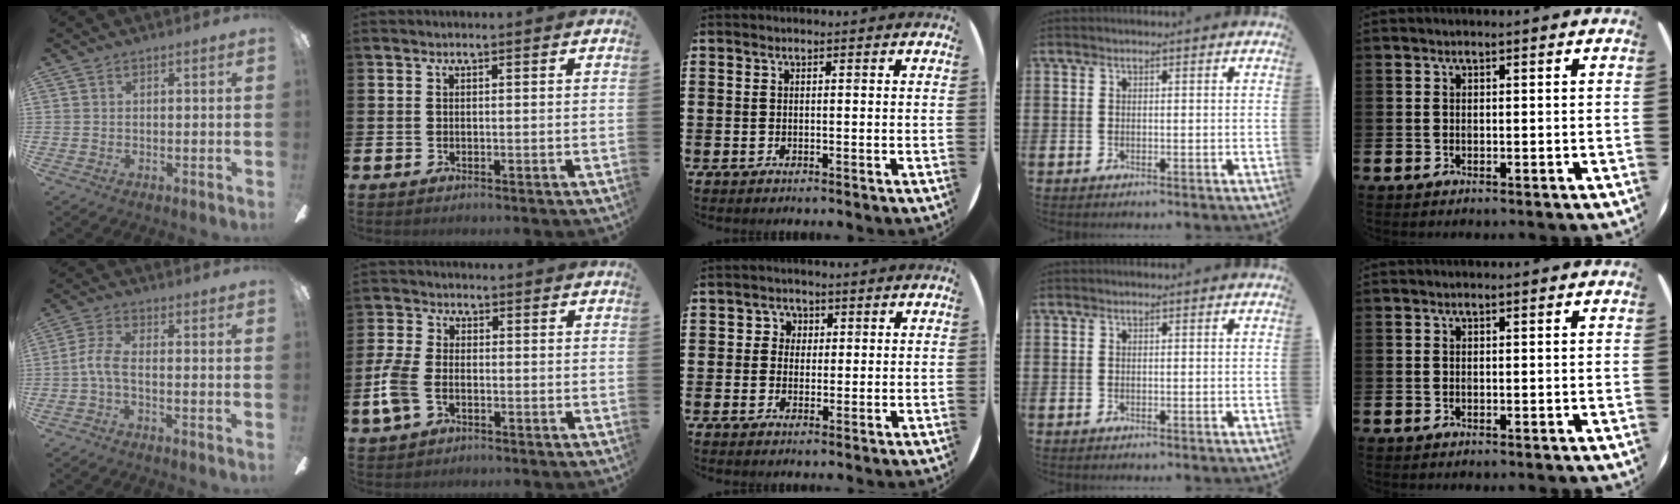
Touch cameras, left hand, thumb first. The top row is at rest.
{"thumb": {"total": 6.2, "force": [-1.0, 2.7, 5.5], "torque": [-0.132, -0.001, -0.024]}, "index": {"total": 5.5, "force": [-1.3, 3.3, 4.1], "torque": [-0.085, 0.002, -0.029]}, "middle": {"total": 2.3, "force": [0.9, 2.1, 0.3], "torque": [0.004, 0.003, 0.012]}}